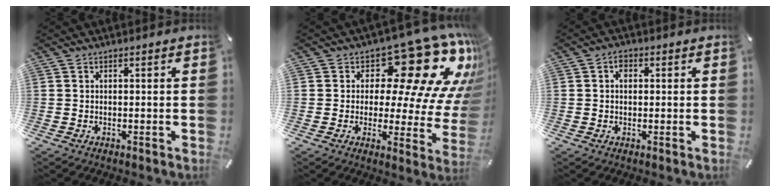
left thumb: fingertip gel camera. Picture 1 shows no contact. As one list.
[{"total": 19.9, "force": [10.5, 9.0, 14.2], "torque": [-0.186, -0.090, 0.169]}, {"total": 2.1, "force": [0.3, 1.6, 1.3], "torque": [-0.019, 0.005, 0.003]}]